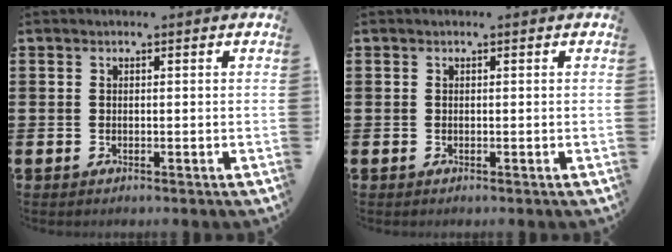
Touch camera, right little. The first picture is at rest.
{"total": 0.0}